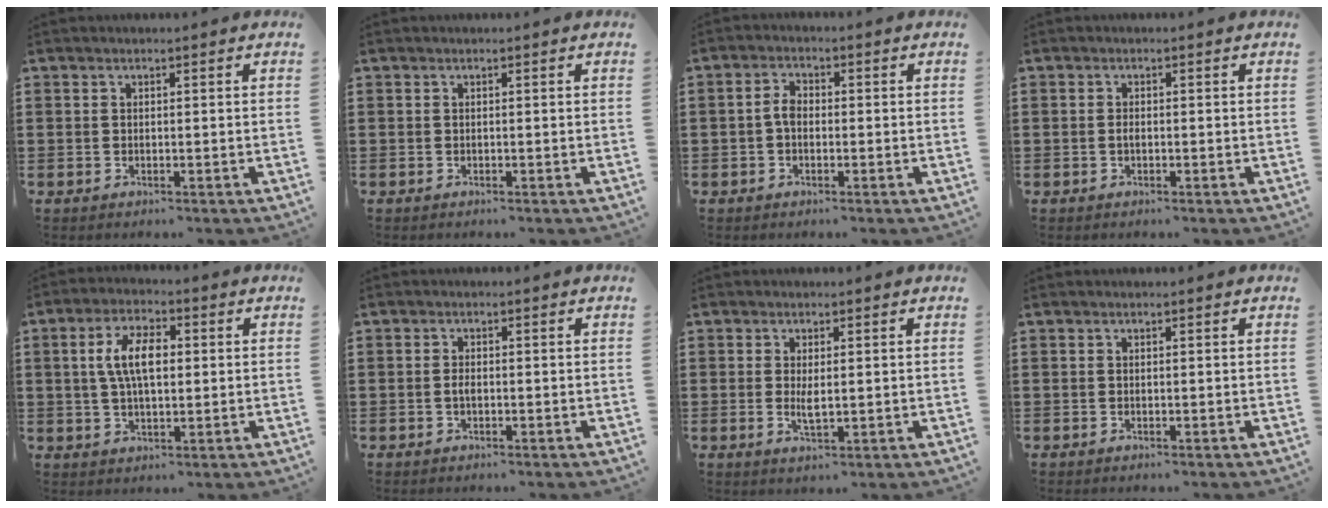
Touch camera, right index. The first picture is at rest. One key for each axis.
{"total": 0.0}
{"total": 2.7, "fx": -0.5, "fy": 1.6, "fz": 2.1, "tx": -0.049, "ty": 0.002, "tz": -0.012}
{"total": 0.7, "fx": -0.2, "fy": 0.4, "fz": 0.6, "tx": -0.014, "ty": -0.005, "tz": -0.002}
{"total": 7.0, "fx": 0.9, "fy": 3.3, "fz": 6.2, "tx": -0.132, "ty": 0.011, "tz": 0.011}
{"total": 1.1, "fx": -0.3, "fy": 0.5, "fz": 1.0, "tx": -0.022, "ty": -0.003, "tz": -0.004}
{"total": 2.8, "fx": 0.1, "fy": 0.7, "fz": 2.8, "tx": -0.053, "ty": -0.005, "tz": 0.003}
{"total": 0.0}